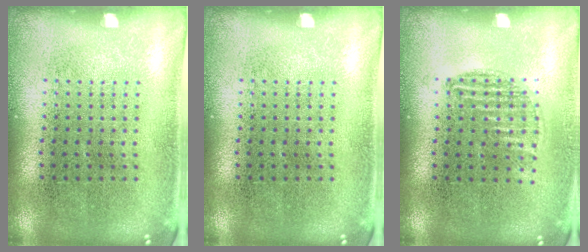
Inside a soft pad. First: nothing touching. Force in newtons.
{"total": 0.0}
{"total": 0.9, "press": 0.8, "slide": 0.4}